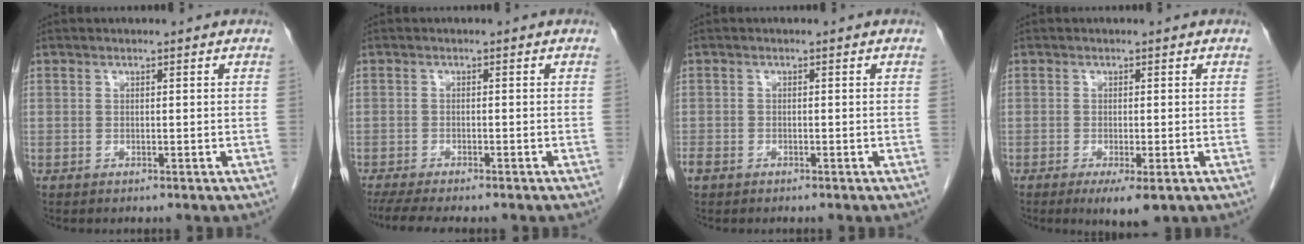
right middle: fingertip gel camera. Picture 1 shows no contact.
{"total": 6.9, "force": [-5.7, 0.9, 3.8], "torque": [-0.053, -0.013, -0.087]}
{"total": 1.5, "force": [-0.9, 1.0, 0.7], "torque": [-0.021, 0.000, -0.015]}
{"total": 4.2, "force": [-2.2, 0.9, 3.5], "torque": [-0.048, -0.010, -0.028]}